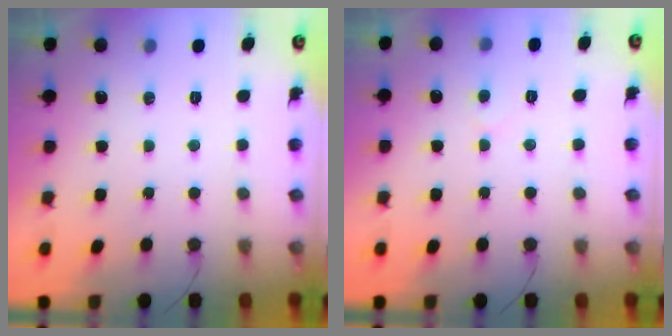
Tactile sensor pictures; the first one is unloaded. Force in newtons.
{"total": 2.4, "press": 2.4, "slide": 0.2}